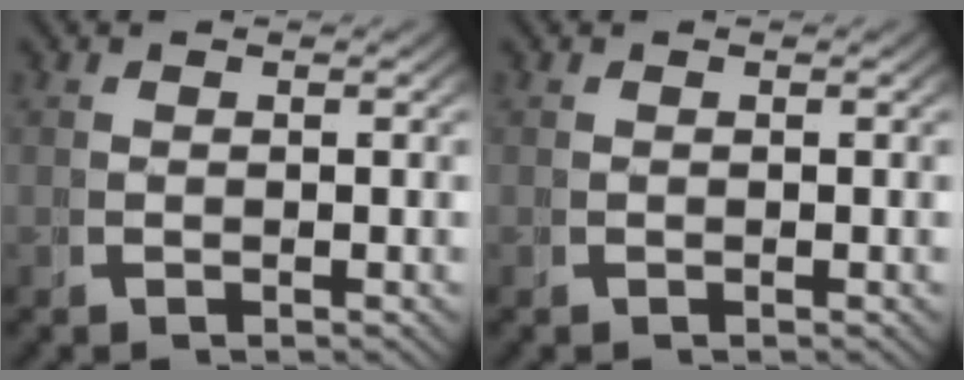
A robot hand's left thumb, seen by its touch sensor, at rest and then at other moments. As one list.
[{"total": 0.0}]